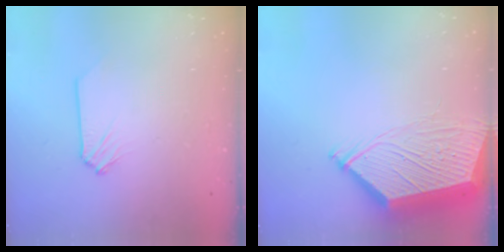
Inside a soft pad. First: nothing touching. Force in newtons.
{"total": 12.3, "press": 12.2, "slide": 1.4}